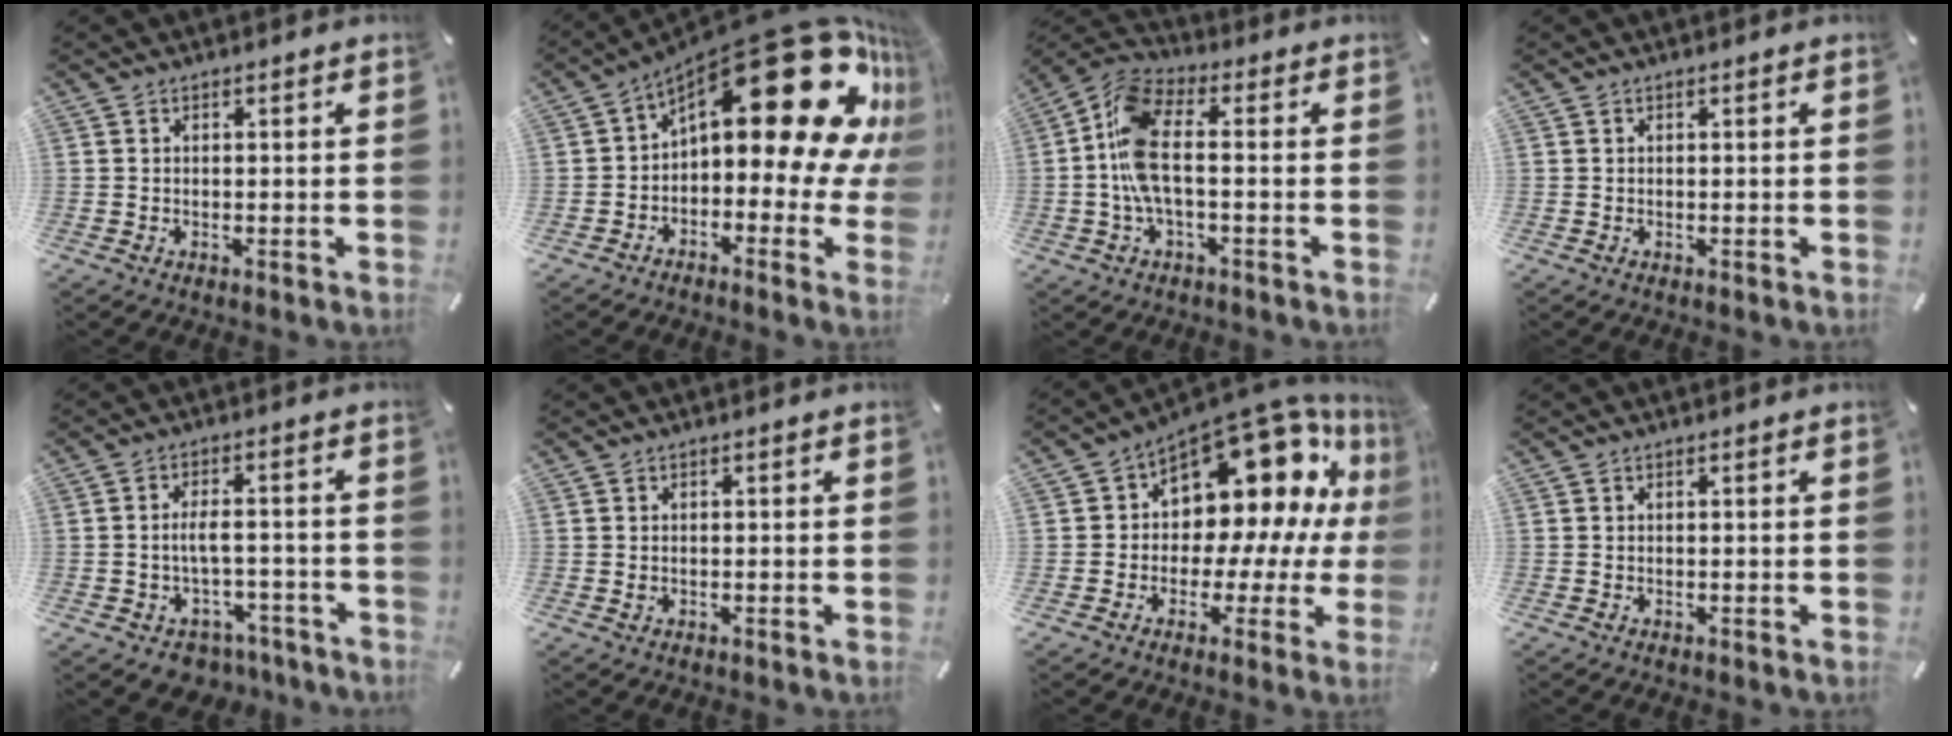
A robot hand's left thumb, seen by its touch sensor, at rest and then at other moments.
{"total": 27.1, "force": [11.9, 11.7, 21.3], "torque": [-0.282, -0.104, 0.205]}
{"total": 11.3, "force": [-0.9, 5.5, 9.9], "torque": [-0.208, 0.003, -0.013]}
{"total": 0.0}
{"total": 5.9, "force": [-1.8, 4.0, 3.9], "torque": [-0.076, 0.019, -0.032]}
{"total": 0.7, "force": [-0.1, 0.5, 0.5], "torque": [-0.010, 0.001, -0.001]}
{"total": 16.7, "force": [8.5, 10.4, 10.0], "torque": [-0.133, -0.087, 0.144]}
{"total": 0.0}